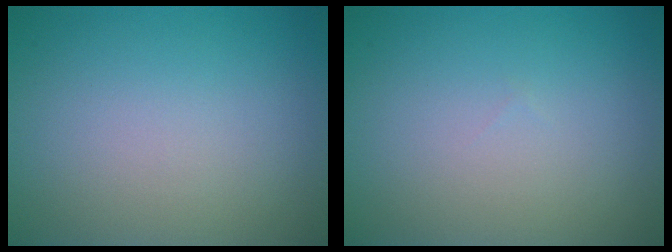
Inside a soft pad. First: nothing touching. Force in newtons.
{"total": 0.0}